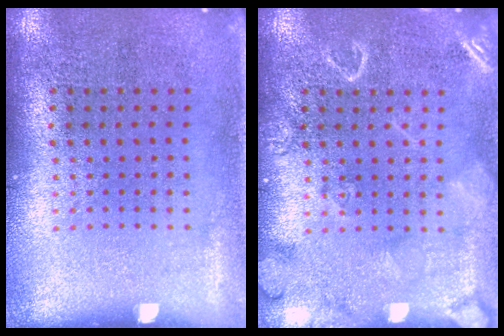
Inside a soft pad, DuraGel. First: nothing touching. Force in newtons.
{"total": 2.9, "press": 2.9, "slide": 0.4}